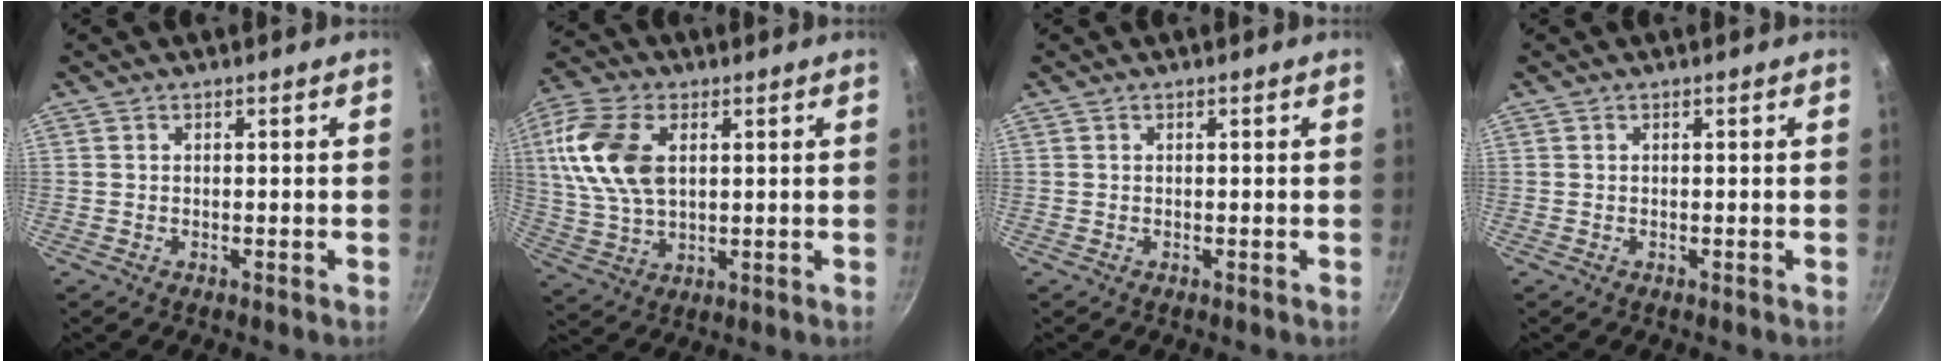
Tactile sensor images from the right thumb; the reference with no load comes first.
{"total": 14.4, "force": [3.4, 8.8, 11.0], "torque": [-0.210, -0.003, 0.063]}
{"total": 0.0}
{"total": 0.0}